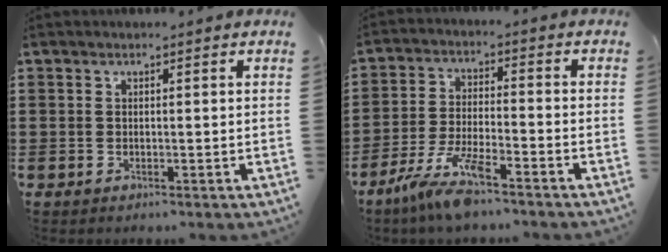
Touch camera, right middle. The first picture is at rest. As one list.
[{"total": 7.9, "force": [-6.2, 0.5, 4.8], "torque": [-0.108, -0.017, -0.120]}]